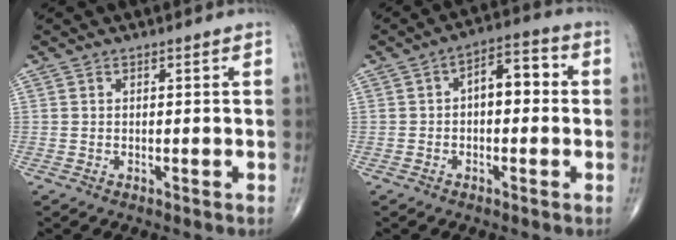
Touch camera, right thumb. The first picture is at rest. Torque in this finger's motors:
{"motor_torque": [0.95, 1.91, 0.74, -0.25, 0.07]}